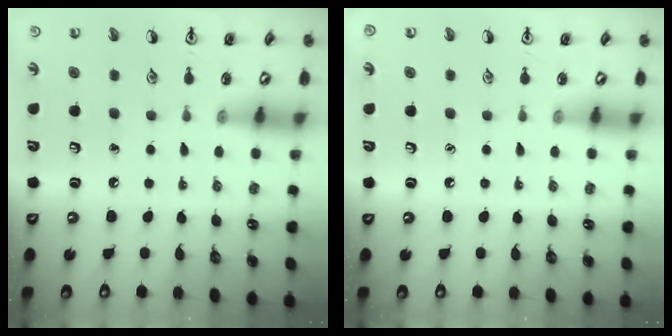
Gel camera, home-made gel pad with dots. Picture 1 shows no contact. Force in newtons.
{"total": 0.0}